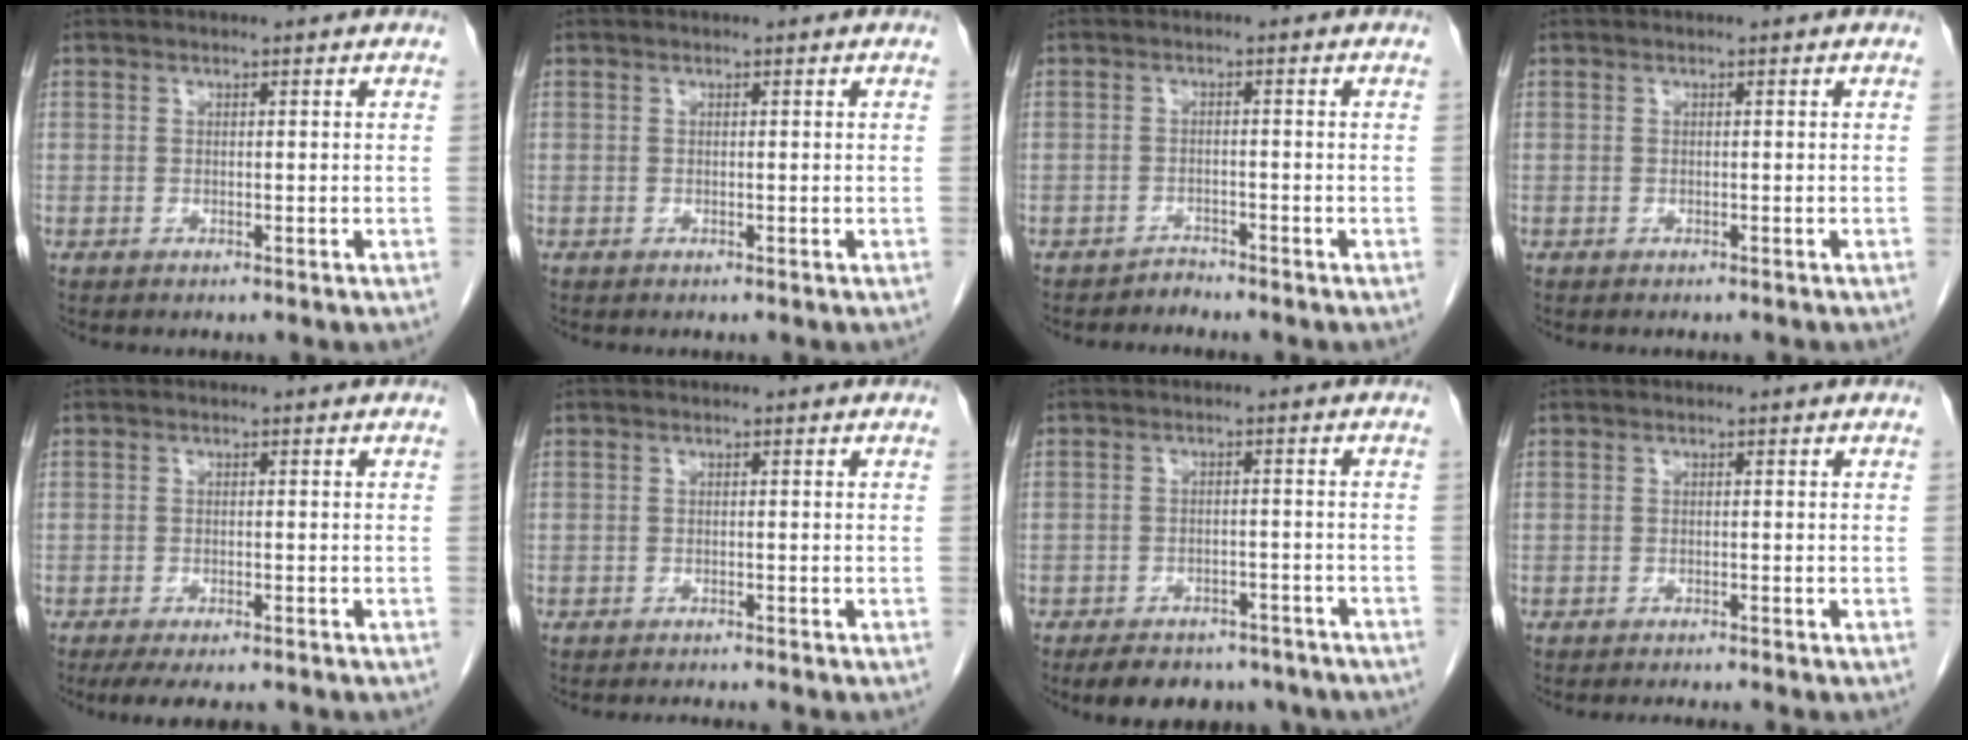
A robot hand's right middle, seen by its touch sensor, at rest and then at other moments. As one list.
[{"total": 0.0}, {"total": 0.7, "force": [-0.4, 0.2, -0.6], "torque": [0.014, -0.004, -0.005]}, {"total": 0.9, "force": [-0.9, 0.1, 0.2], "torque": [-0.005, -0.001, -0.015]}, {"total": 7.4, "force": [-6.1, 1.9, 3.6], "torque": [-0.046, -0.010, -0.089]}, {"total": 2.1, "force": [-2.0, -0.3, 0.5], "torque": [-0.004, -0.004, -0.027]}, {"total": 12.3, "force": [-10.0, 5.6, 4.5], "torque": [-0.065, 0.000, -0.119]}, {"total": 2.9, "force": [-2.7, -0.2, 1.0], "torque": [-0.007, -0.004, -0.036]}]